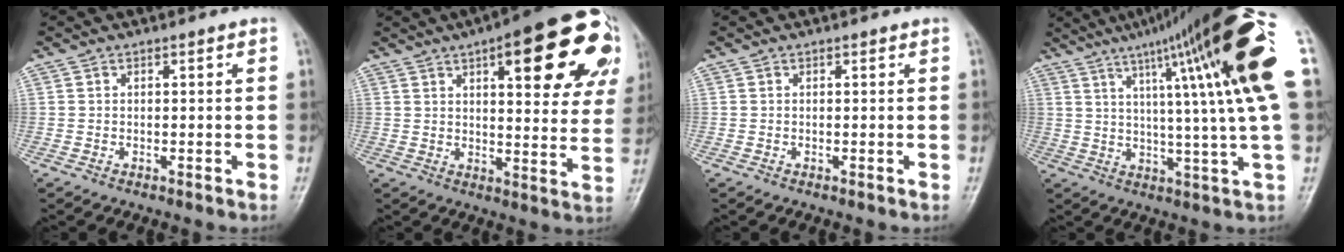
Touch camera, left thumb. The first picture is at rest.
{"total": 23.7, "force": [10.1, 7.9, 19.9], "torque": [-0.227, -0.010, 0.127]}
{"total": 0.0}
{"total": 26.0, "force": [10.0, 1.6, 24.0], "torque": [-0.313, 0.002, 0.142]}